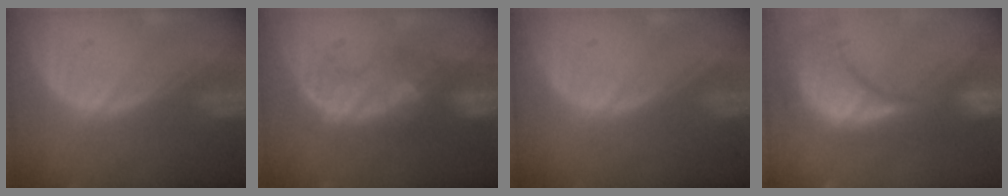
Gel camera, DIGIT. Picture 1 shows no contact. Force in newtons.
{"total": 7.9, "press": 7.6, "slide": 2.2}
{"total": 0.0}
{"total": 15.2, "press": 12.2, "slide": 9.2}